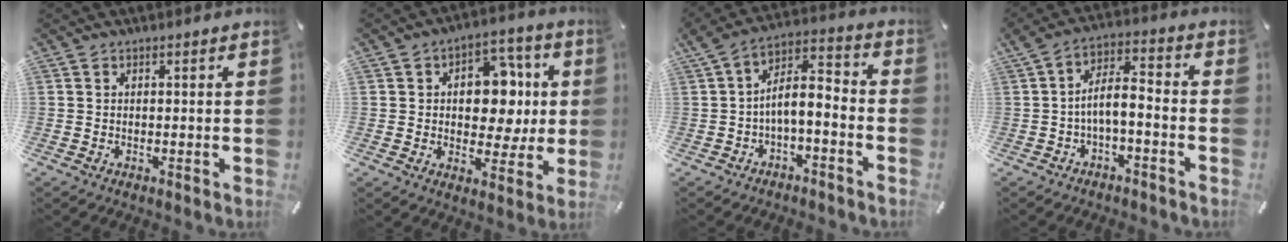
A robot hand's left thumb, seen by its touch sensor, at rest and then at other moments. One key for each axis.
{"total": 12.3, "fx": 1.2, "fy": 9.2, "fz": 8.0, "tx": -0.092, "ty": -0.006, "tz": 0.022}
{"total": 8.3, "fx": -2.5, "fy": 4.0, "fz": 6.8, "tx": -0.124, "ty": 0.010, "tz": -0.046}
{"total": 7.4, "fx": -2.7, "fy": 2.9, "fz": 6.2, "tx": -0.122, "ty": 0.011, "tz": -0.051}